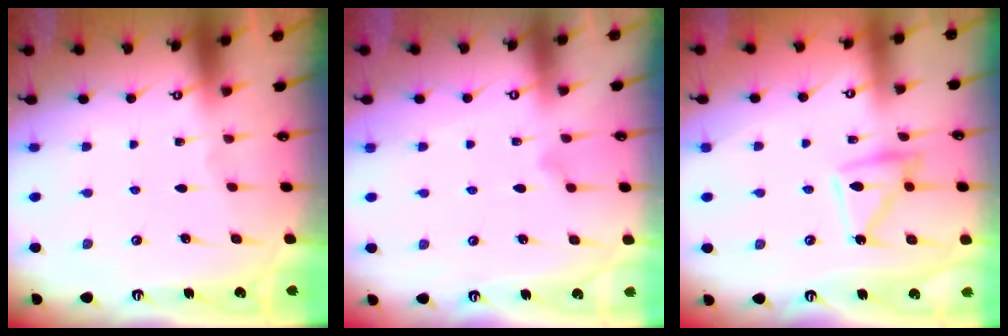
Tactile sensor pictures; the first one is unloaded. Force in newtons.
{"total": 6.6, "press": 6.6, "slide": 0.3}
{"total": 10.8, "press": 10.7, "slide": 0.9}